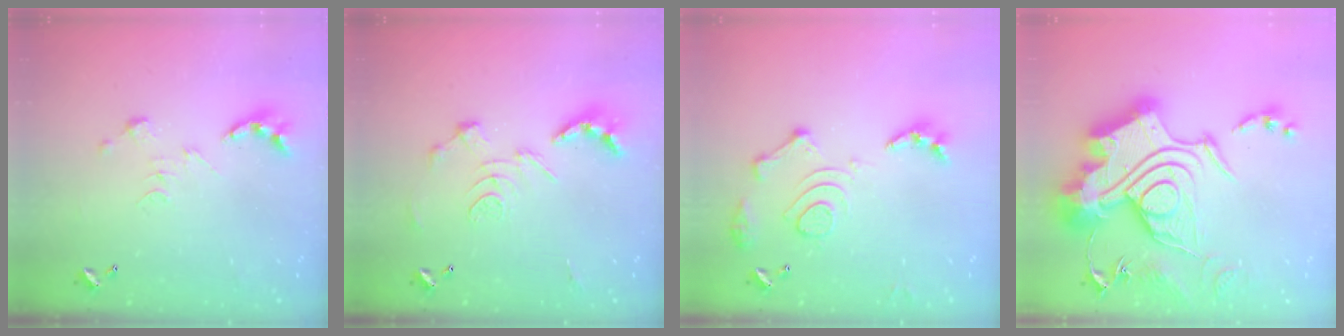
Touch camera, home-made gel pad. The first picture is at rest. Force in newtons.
{"total": 2.9, "press": 2.3, "slide": 1.7}
{"total": 14.6, "press": 14.5, "slide": 1.6}
{"total": 1.1, "press": 1.1, "slide": 0.0}